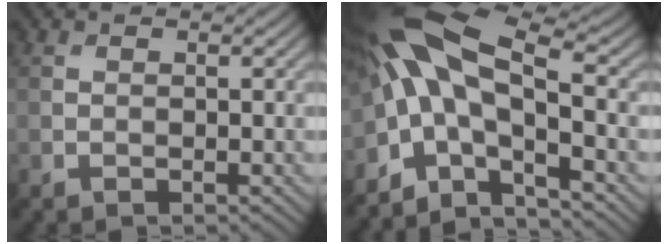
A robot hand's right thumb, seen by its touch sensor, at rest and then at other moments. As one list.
[{"total": 11.9, "force": [-2.7, 5.3, 10.3], "torque": [-0.202, 0.012, -0.068]}]